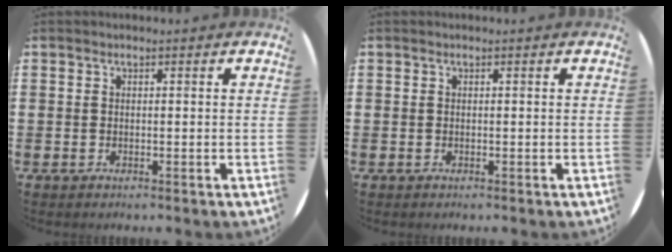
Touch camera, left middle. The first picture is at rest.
{"total": 0.0}